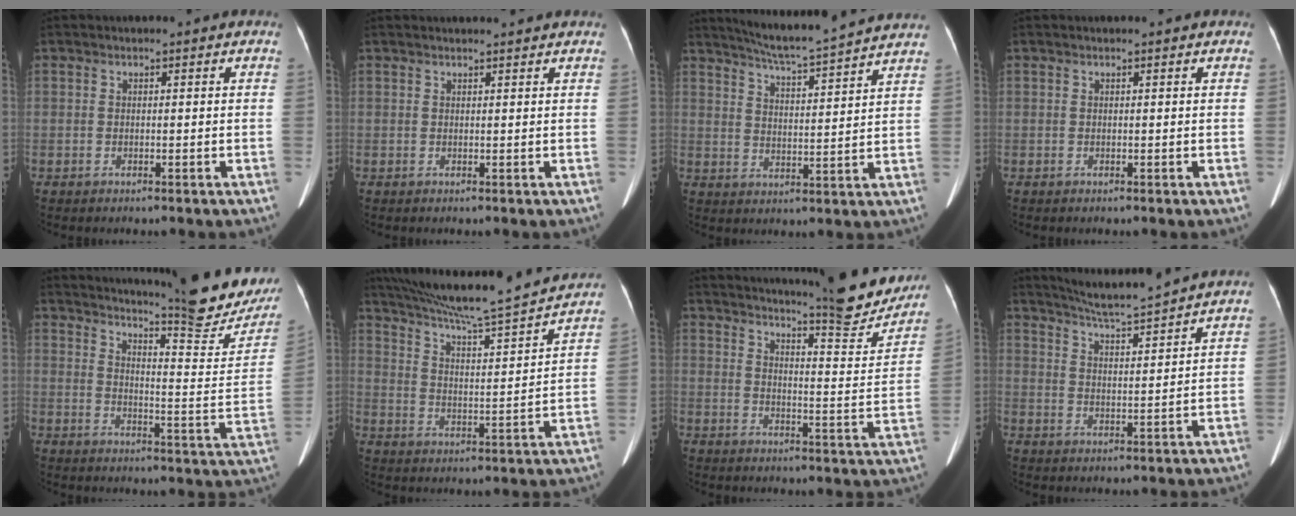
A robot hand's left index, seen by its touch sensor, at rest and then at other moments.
{"total": 3.6, "force": [3.4, -0.1, 1.1], "torque": [-0.014, 0.017, 0.039]}
{"total": 15.2, "force": [13.9, -0.6, 6.1], "torque": [-0.109, -0.001, 0.191]}
{"total": 0.7, "force": [0.7, 0.0, 0.3], "torque": [-0.008, 0.013, 0.008]}
{"total": 21.8, "force": [19.6, 1.4, 9.4], "torque": [-0.134, -0.079, 0.238]}
{"total": 21.0, "force": [18.9, -0.7, 9.3], "torque": [-0.164, -0.013, 0.276]}
{"total": 19.0, "force": [17.3, 1.0, 7.6], "torque": [-0.110, -0.065, 0.213]}
{"total": 10.7, "force": [9.9, -1.2, 4.0], "torque": [-0.074, 0.004, 0.154]}